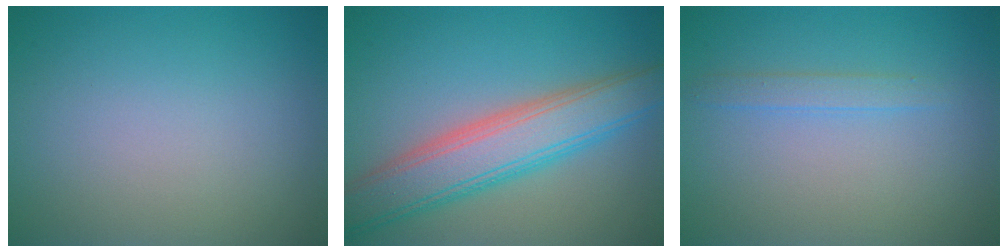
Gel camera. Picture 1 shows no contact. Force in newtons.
{"total": 7.0, "press": 7.0, "slide": 0.3}
{"total": 1.3, "press": 1.3, "slide": 0.0}